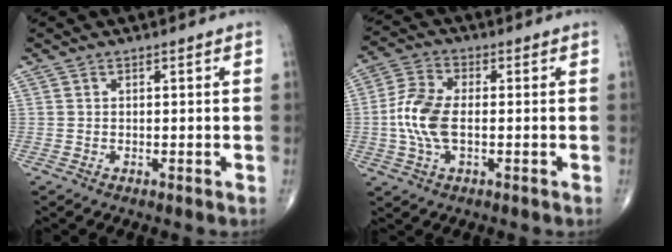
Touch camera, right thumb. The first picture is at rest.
{"total": 9.2, "force": [-0.9, 4.8, 7.8], "torque": [-0.174, 0.014, -0.021]}